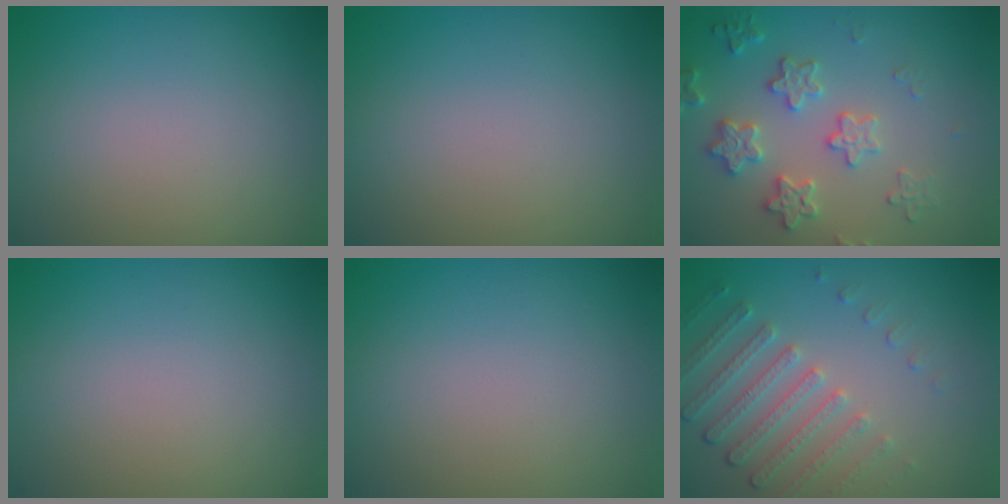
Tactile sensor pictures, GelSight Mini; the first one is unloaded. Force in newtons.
{"total": 0.0}
{"total": 3.6, "press": 3.6, "slide": 0.4}
{"total": 0.0}
{"total": 0.0}
{"total": 4.5, "press": 3.4, "slide": 3.0}